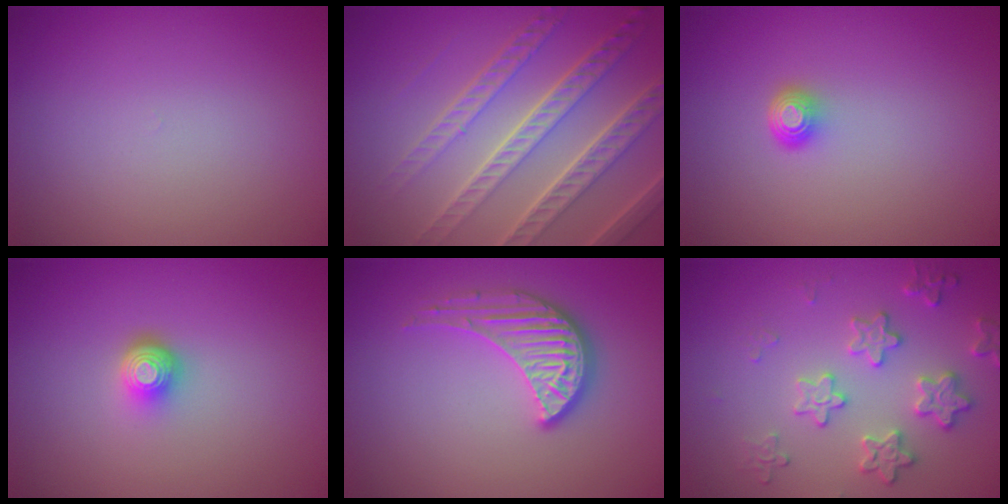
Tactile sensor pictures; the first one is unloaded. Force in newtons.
{"total": 7.8, "press": 5.4, "slide": 5.6}
{"total": 1.4, "press": 1.1, "slide": 1.0}
{"total": 2.3, "press": 1.5, "slide": 1.8}
{"total": 3.8, "press": 3.2, "slide": 2.1}
{"total": 3.7, "press": 3.5, "slide": 1.4}